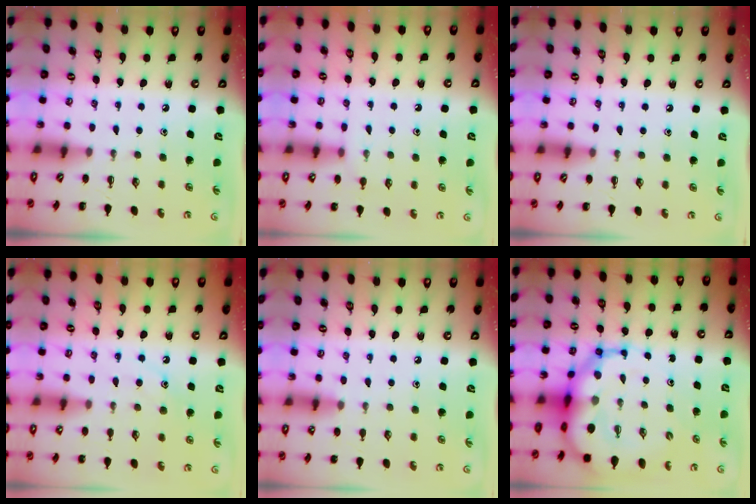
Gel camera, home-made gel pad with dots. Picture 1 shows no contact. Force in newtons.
{"total": 4.9, "press": 4.8, "slide": 1.2}
{"total": 6.3, "press": 6.0, "slide": 2.0}
{"total": 10.2, "press": 10.1, "slide": 1.2}
{"total": 6.8, "press": 6.4, "slide": 2.3}
{"total": 14.3, "press": 13.8, "slide": 4.0}